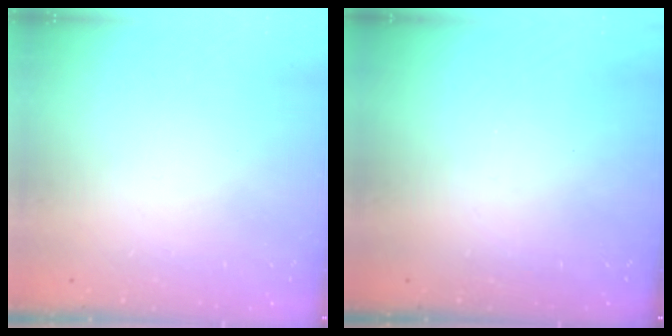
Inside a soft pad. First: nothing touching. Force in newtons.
{"total": 0.0}